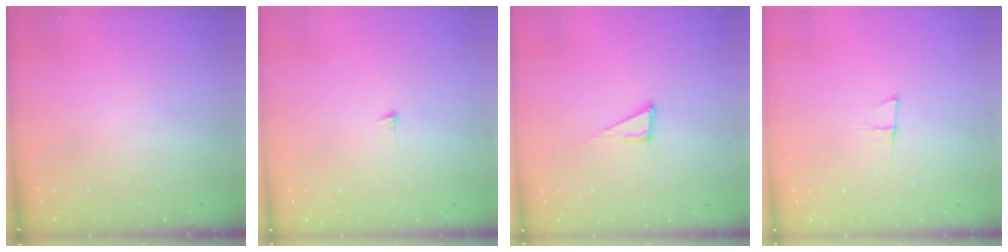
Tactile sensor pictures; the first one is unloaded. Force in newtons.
{"total": 3.6, "press": 3.5, "slide": 0.3}
{"total": 7.2, "press": 6.8, "slide": 2.6}
{"total": 5.4, "press": 4.6, "slide": 2.7}